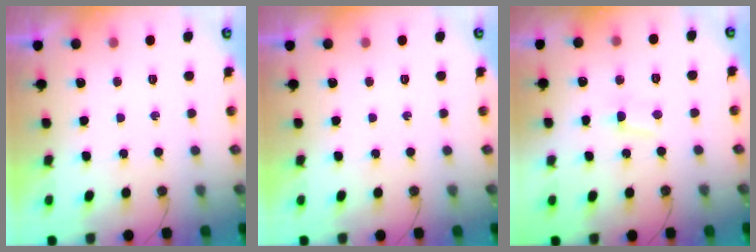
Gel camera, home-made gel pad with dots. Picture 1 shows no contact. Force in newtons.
{"total": 0.0}
{"total": 2.7, "press": 2.7, "slide": 0.4}